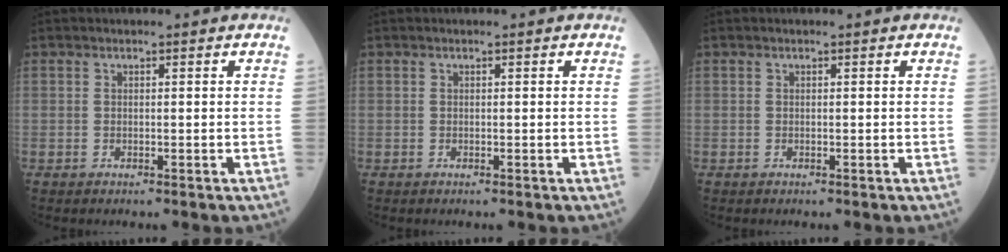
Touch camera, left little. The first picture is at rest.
{"total": 0.0}
{"total": 0.0}